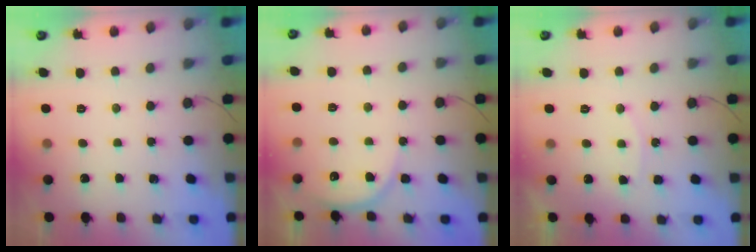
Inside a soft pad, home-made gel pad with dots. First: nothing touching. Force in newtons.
{"total": 5.8, "press": 5.8, "slide": 0.3}
{"total": 5.8, "press": 5.8, "slide": 0.5}